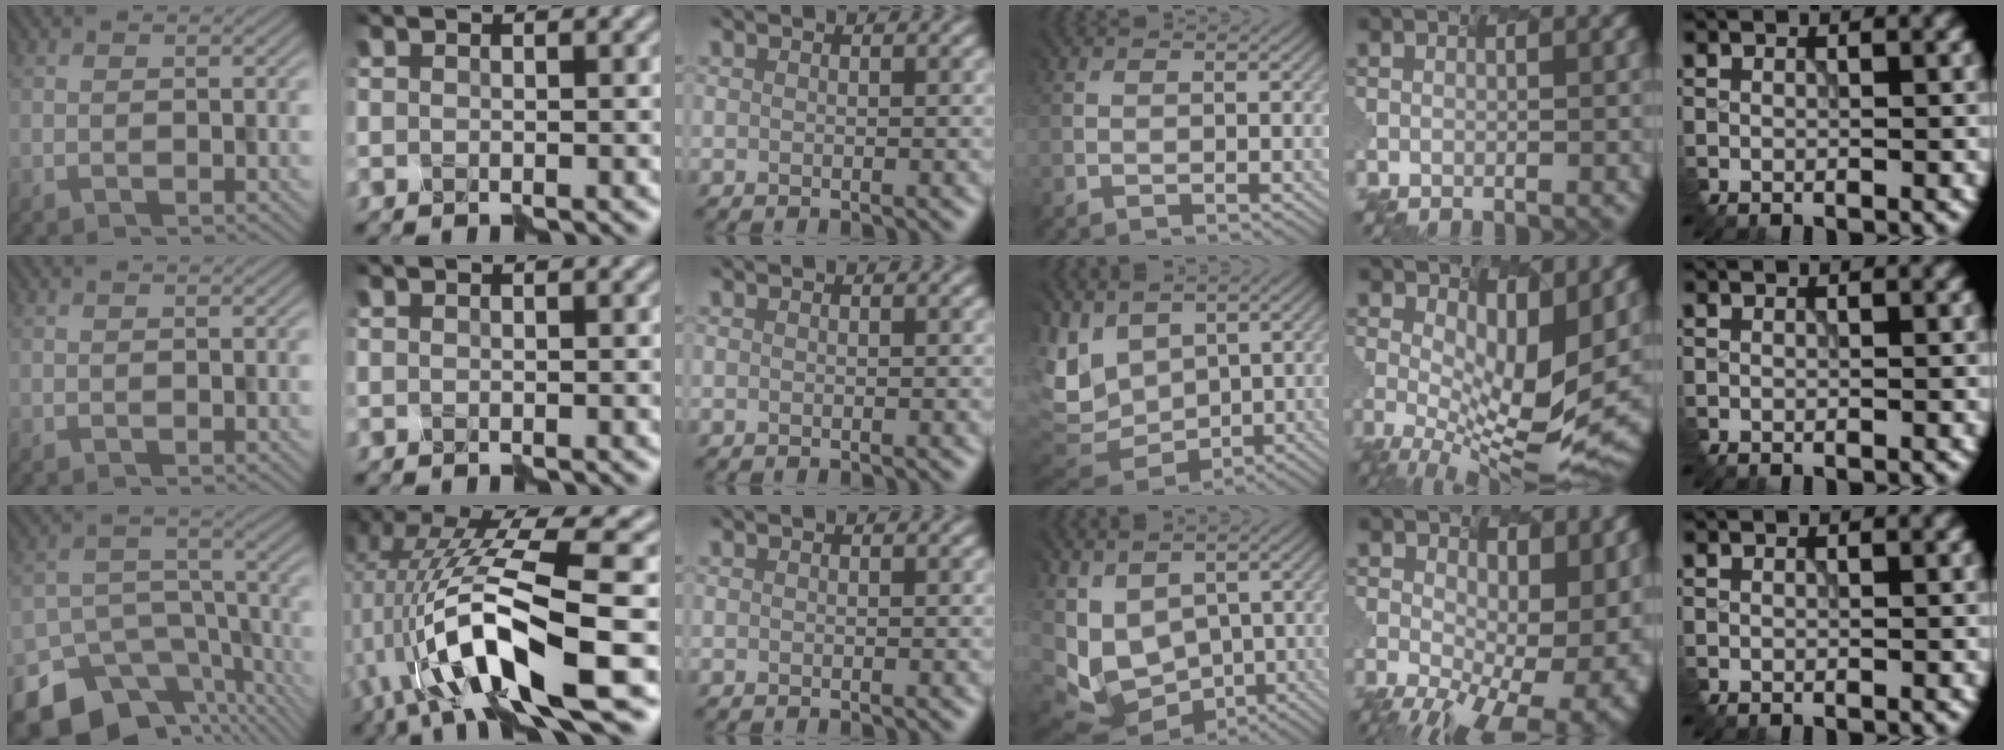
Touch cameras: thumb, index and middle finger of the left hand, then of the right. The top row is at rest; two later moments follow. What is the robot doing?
{"motion": "disassemble", "object": "puzzle pieces"}